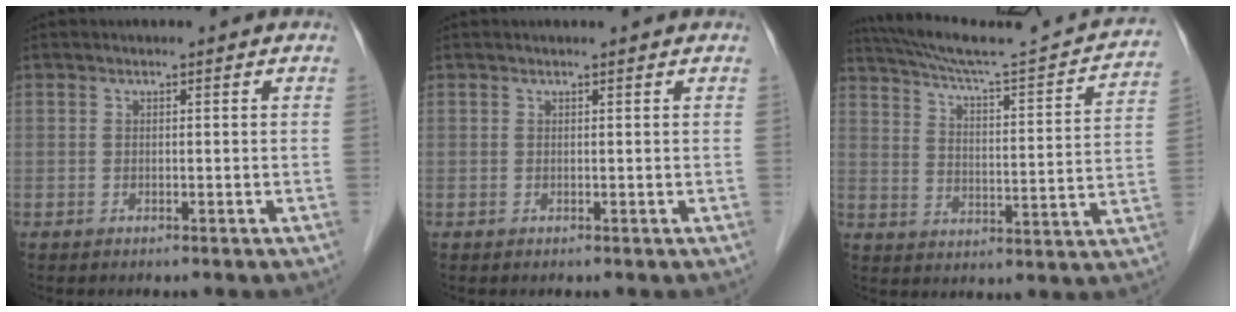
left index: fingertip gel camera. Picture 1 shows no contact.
{"total": 1.6, "force": [1.6, 0.0, 0.4], "torque": [-0.009, 0.012, 0.019]}
{"total": 22.7, "force": [20.8, 0.7, 9.1], "torque": [-0.145, -0.021, 0.282]}